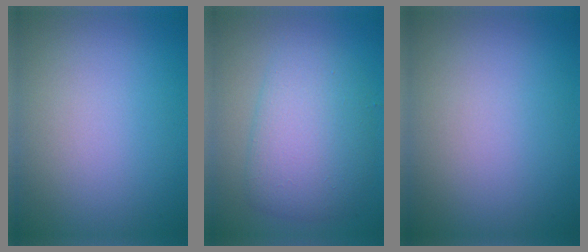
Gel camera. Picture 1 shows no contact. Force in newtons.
{"total": 5.5, "press": 5.5, "slide": 0.1}
{"total": 0.0}